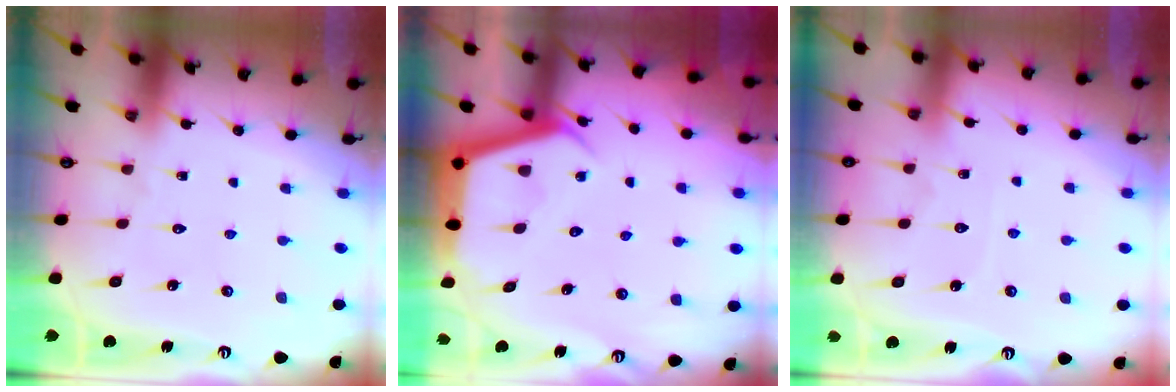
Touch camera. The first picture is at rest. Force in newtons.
{"total": 5.0, "press": 5.0, "slide": 0.3}
{"total": 3.4, "press": 3.4, "slide": 0.5}